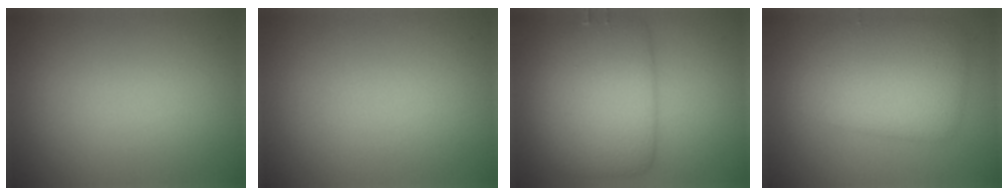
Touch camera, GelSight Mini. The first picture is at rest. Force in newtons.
{"total": 0.0}
{"total": 7.0, "press": 7.0, "slide": 0.2}
{"total": 6.3, "press": 6.2, "slide": 0.1}